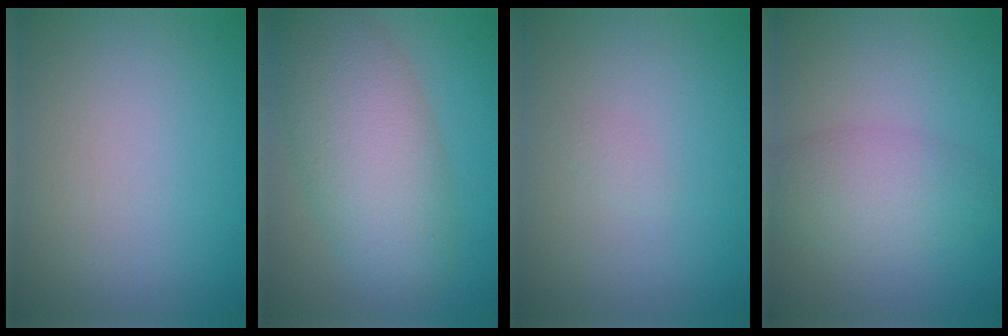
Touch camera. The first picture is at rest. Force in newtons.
{"total": 8.1, "press": 8.1, "slide": 0.6}
{"total": 0.6, "press": 0.6, "slide": 0.1}
{"total": 3.8, "press": 3.8, "slide": 0.2}